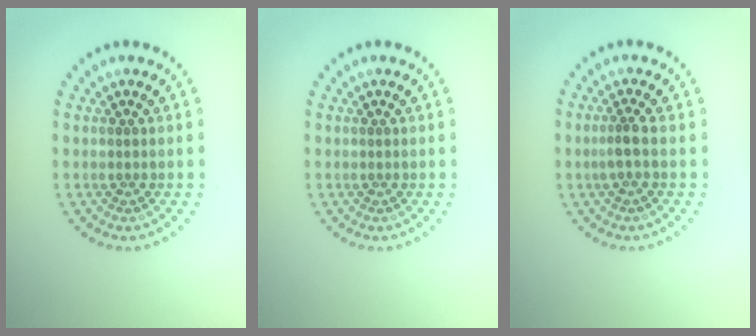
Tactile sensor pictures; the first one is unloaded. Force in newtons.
{"total": 0.0}
{"total": 1.4, "press": 1.1, "slide": 0.8}